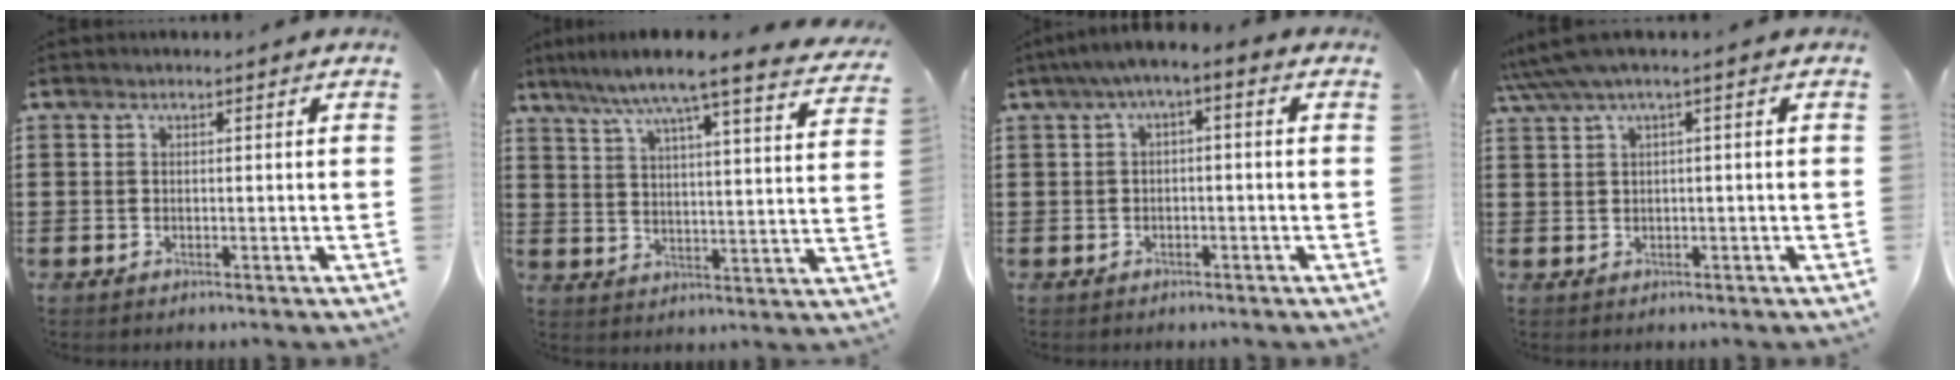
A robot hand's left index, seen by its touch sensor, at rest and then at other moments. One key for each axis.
{"total": 7.7, "fx": 6.5, "fy": -0.6, "fz": 4.2, "tx": -0.108, "ty": -0.039, "tz": 0.103}
{"total": 2.9, "fx": -2.1, "fy": 0.5, "fz": 2.0, "tx": -0.041, "ty": 0.000, "tz": -0.047}
{"total": 2.6, "fx": 0.2, "fy": 0.1, "fz": 2.6, "tx": -0.055, "ty": -0.008, "tz": -0.001}